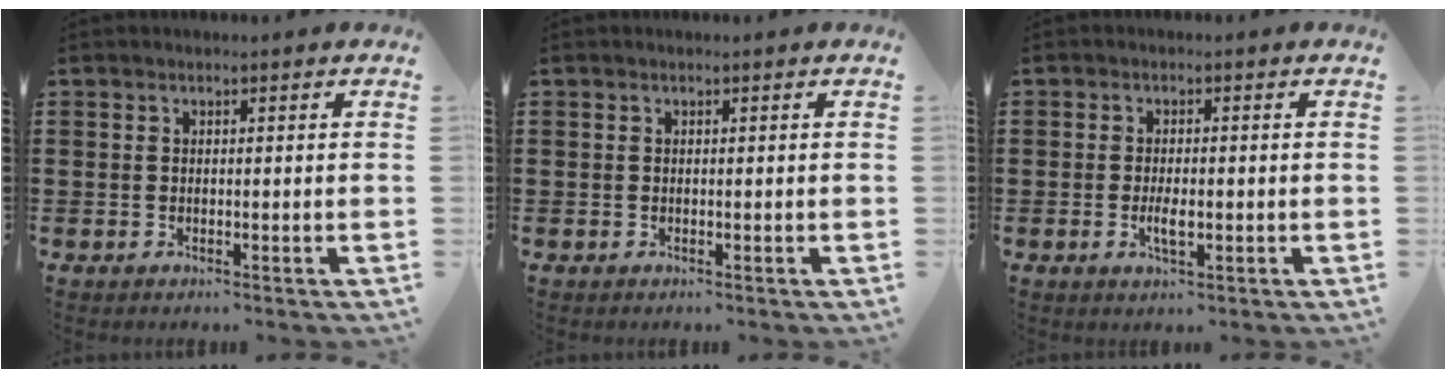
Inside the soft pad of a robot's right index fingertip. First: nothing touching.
{"total": 0.0}
{"total": 3.1, "force": [-0.8, 0.9, 2.9], "torque": [-0.057, -0.004, -0.015]}